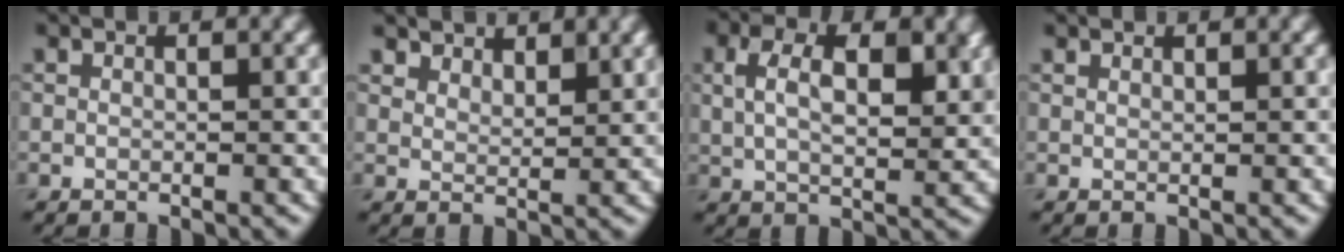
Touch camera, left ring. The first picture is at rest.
{"total": 4.1, "force": [3.7, 1.5, 1.2], "torque": [-0.027, -0.011, 0.069]}
{"total": 6.6, "force": [2.1, 3.6, 5.1], "torque": [-0.089, 0.005, 0.031]}
{"total": 0.6, "force": [0.6, 0.0, 0.1], "torque": [0.002, 0.000, 0.011]}